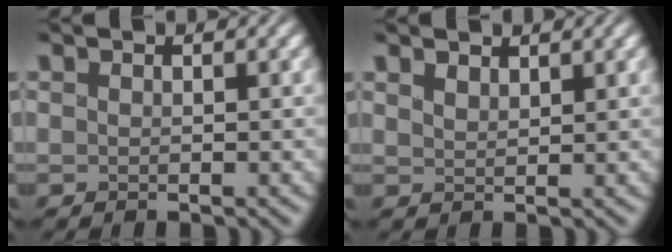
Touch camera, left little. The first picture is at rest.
{"total": 1.4, "force": [1.1, 0.6, 0.6], "torque": [-0.011, 0.000, 0.024]}